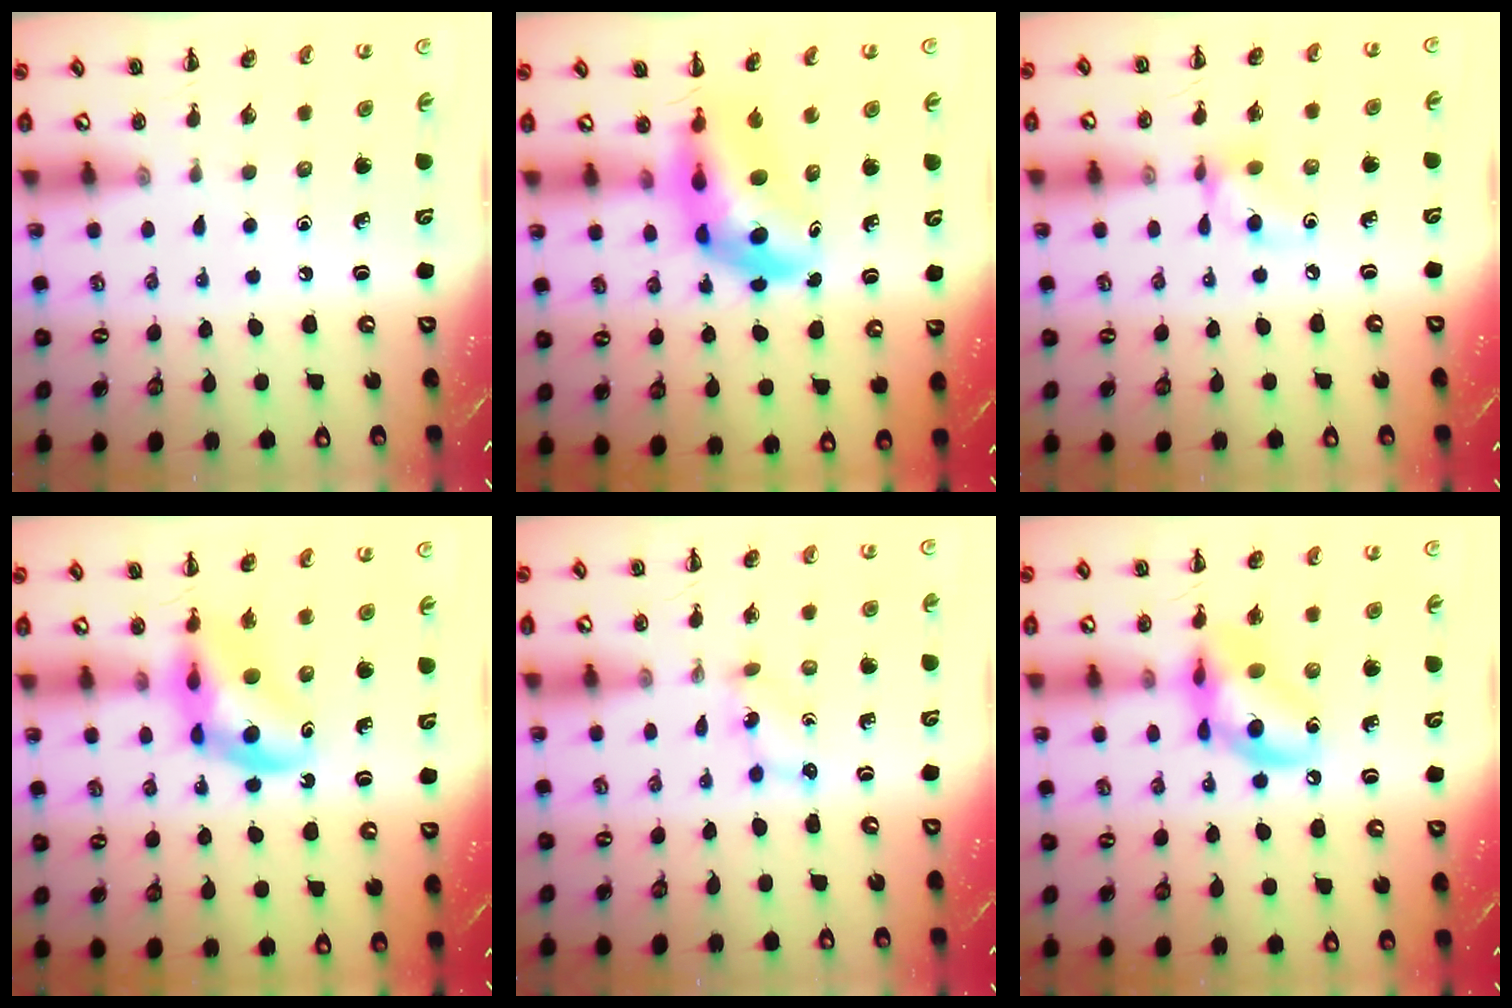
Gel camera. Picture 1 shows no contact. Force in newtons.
{"total": 5.7, "press": 5.4, "slide": 1.9}
{"total": 7.0, "press": 7.0, "slide": 0.6}
{"total": 8.7, "press": 8.2, "slide": 2.8}
{"total": 2.0, "press": 2.0, "slide": 0.6}
{"total": 12.5, "press": 12.2, "slide": 2.7}